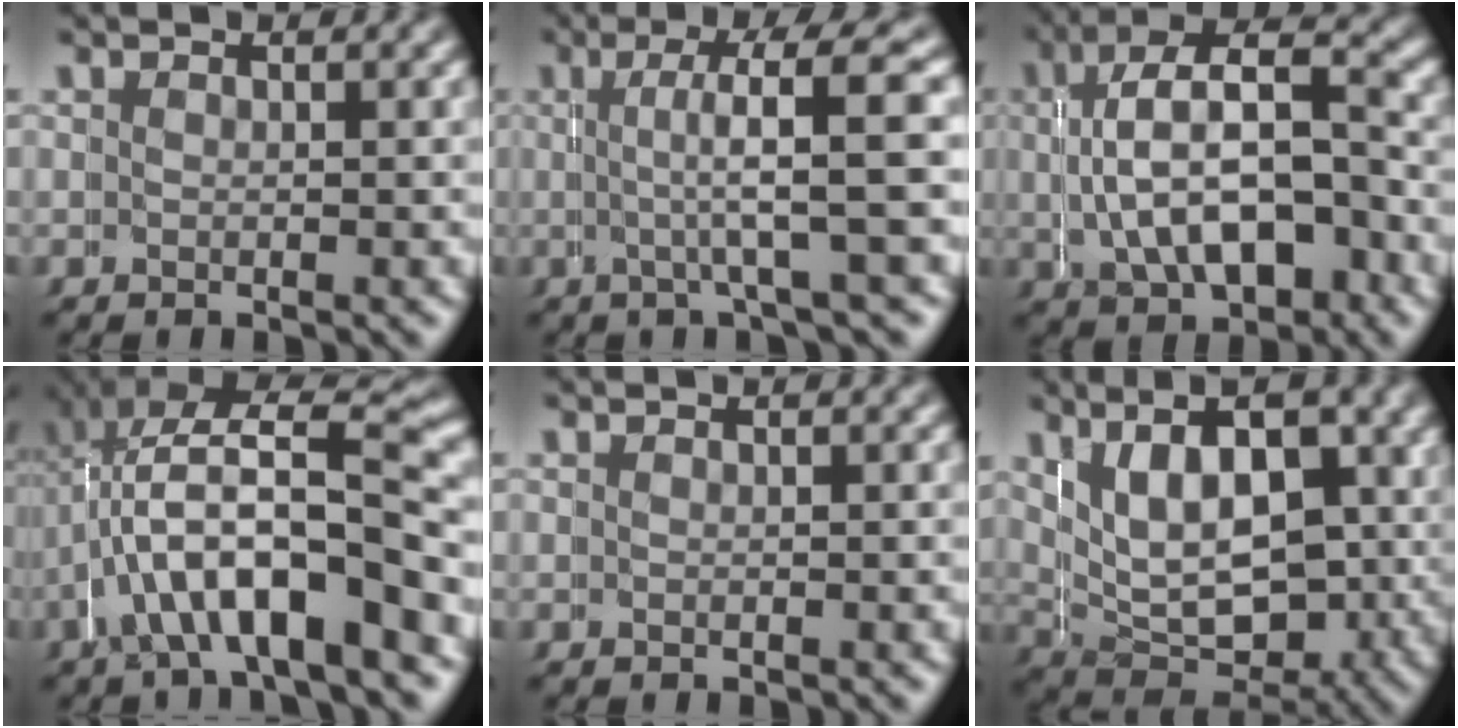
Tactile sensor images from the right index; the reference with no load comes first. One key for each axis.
{"total": 4.7, "fx": 0.6, "fy": -1.6, "fz": 4.4, "tx": -0.053, "ty": 0.011, "tz": 0.009}
{"total": 6.6, "fx": -0.2, "fy": 3.0, "fz": 5.9, "tx": -0.097, "ty": -0.011, "tz": 0.008}
{"total": 6.8, "fx": 0.1, "fy": 2.0, "fz": 6.5, "tx": -0.111, "ty": 0.002, "tz": 0.004}
{"total": 0.0}
{"total": 9.8, "fx": 1.9, "fy": 6.5, "fz": 7.1, "tx": -0.111, "ty": -0.012, "tz": 0.032}